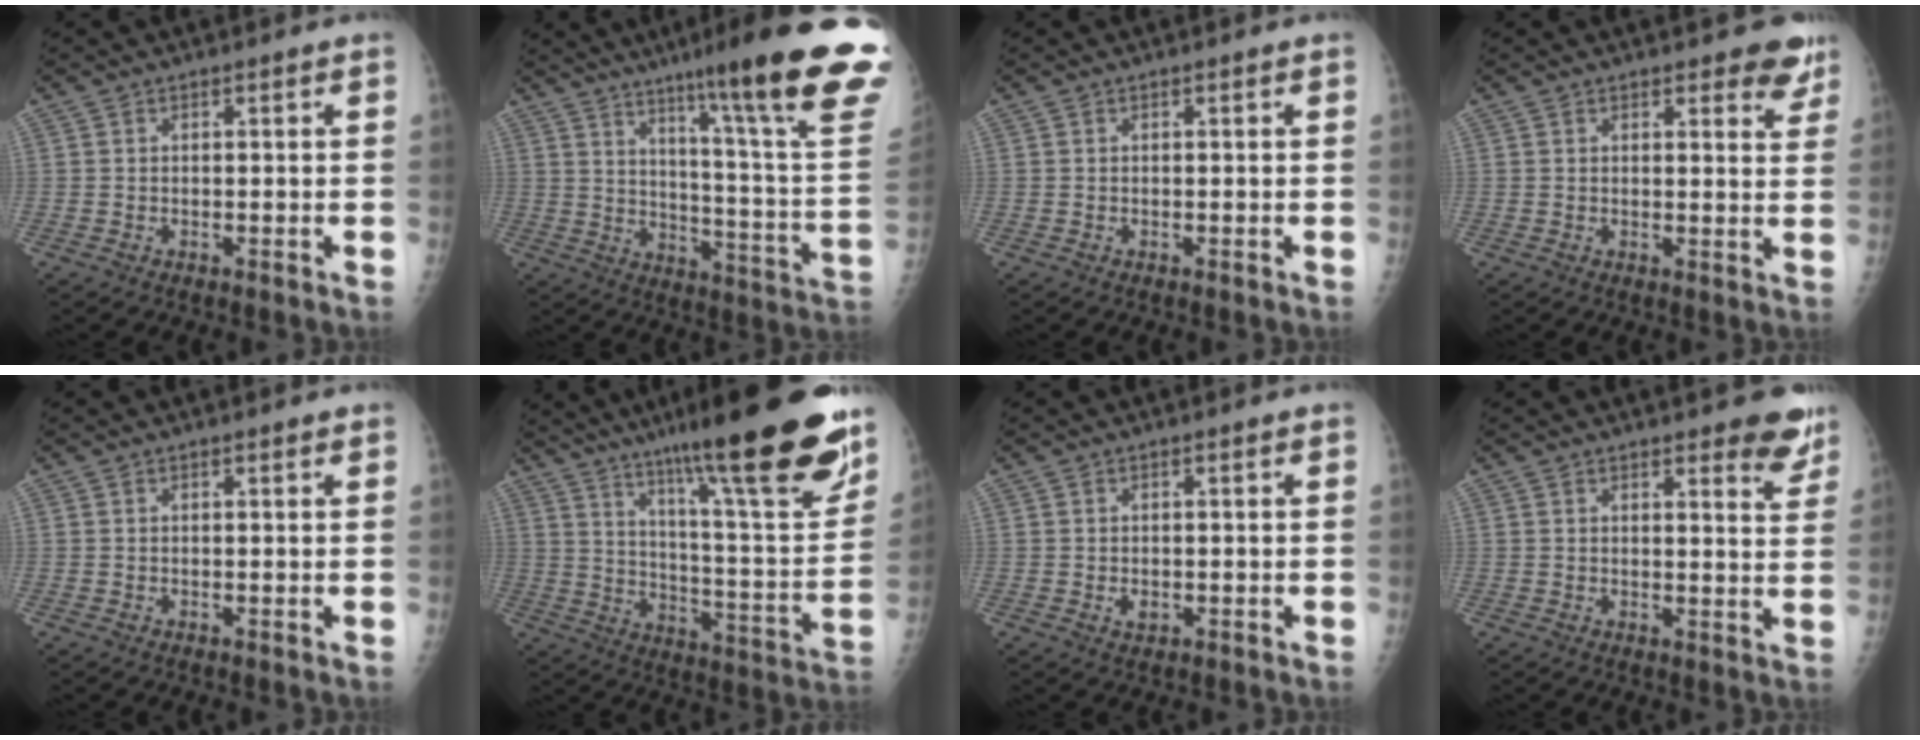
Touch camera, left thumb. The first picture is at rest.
{"total": 27.3, "force": [16.9, 1.8, 21.4], "torque": [-0.254, -0.086, 0.237]}
{"total": 0.0}
{"total": 5.3, "force": [3.9, 1.9, 3.0], "torque": [-0.008, -0.021, 0.040]}
{"total": 0.8, "force": [0.6, 0.1, 0.5], "torque": [-0.006, 0.001, 0.009]}
{"total": 28.8, "force": [20.0, 3.6, 20.5], "torque": [-0.287, -0.079, 0.298]}
{"total": 1.6, "force": [-0.1, 1.0, 1.3], "torque": [-0.016, -0.003, 0.002]}
{"total": 6.8, "force": [5.1, 1.8, 4.1], "torque": [-0.026, -0.030, 0.054]}